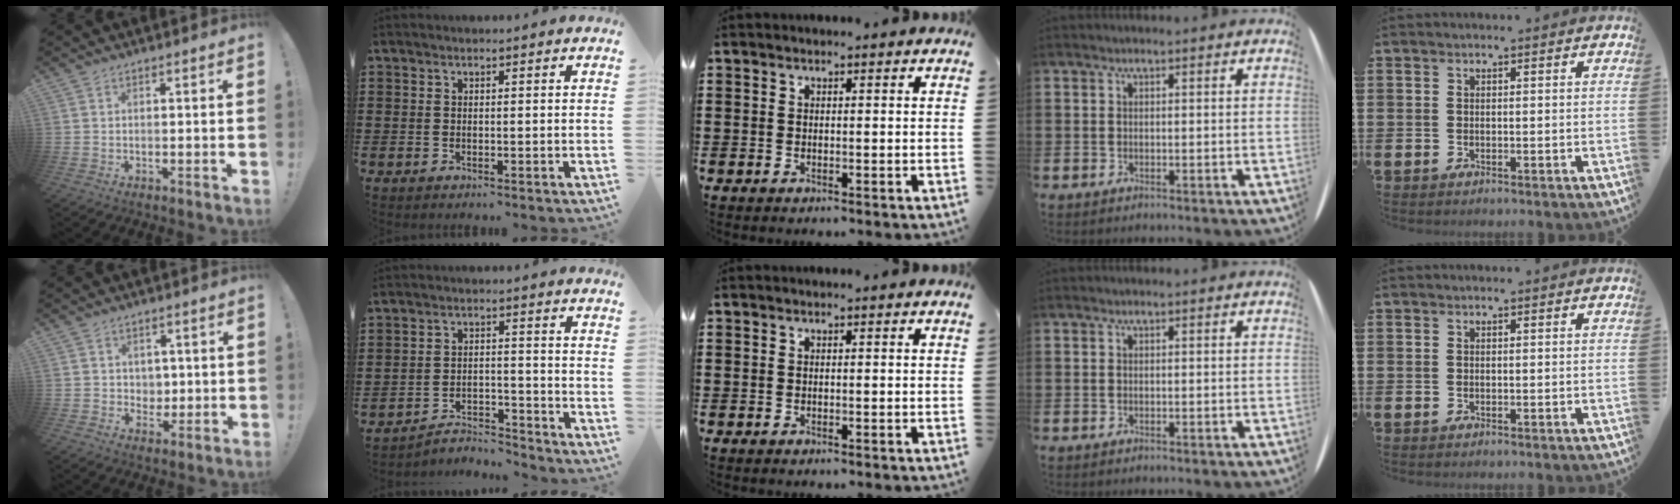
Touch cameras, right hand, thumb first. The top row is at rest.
{"thumb": {"total": 4.3, "force": [1.8, 3.8, 0.4], "torque": [0.003, -0.012, 0.033]}, "index": {"total": 4.0, "force": [-3.9, 0.7, 0.7], "torque": [-0.017, 0.008, -0.081]}}